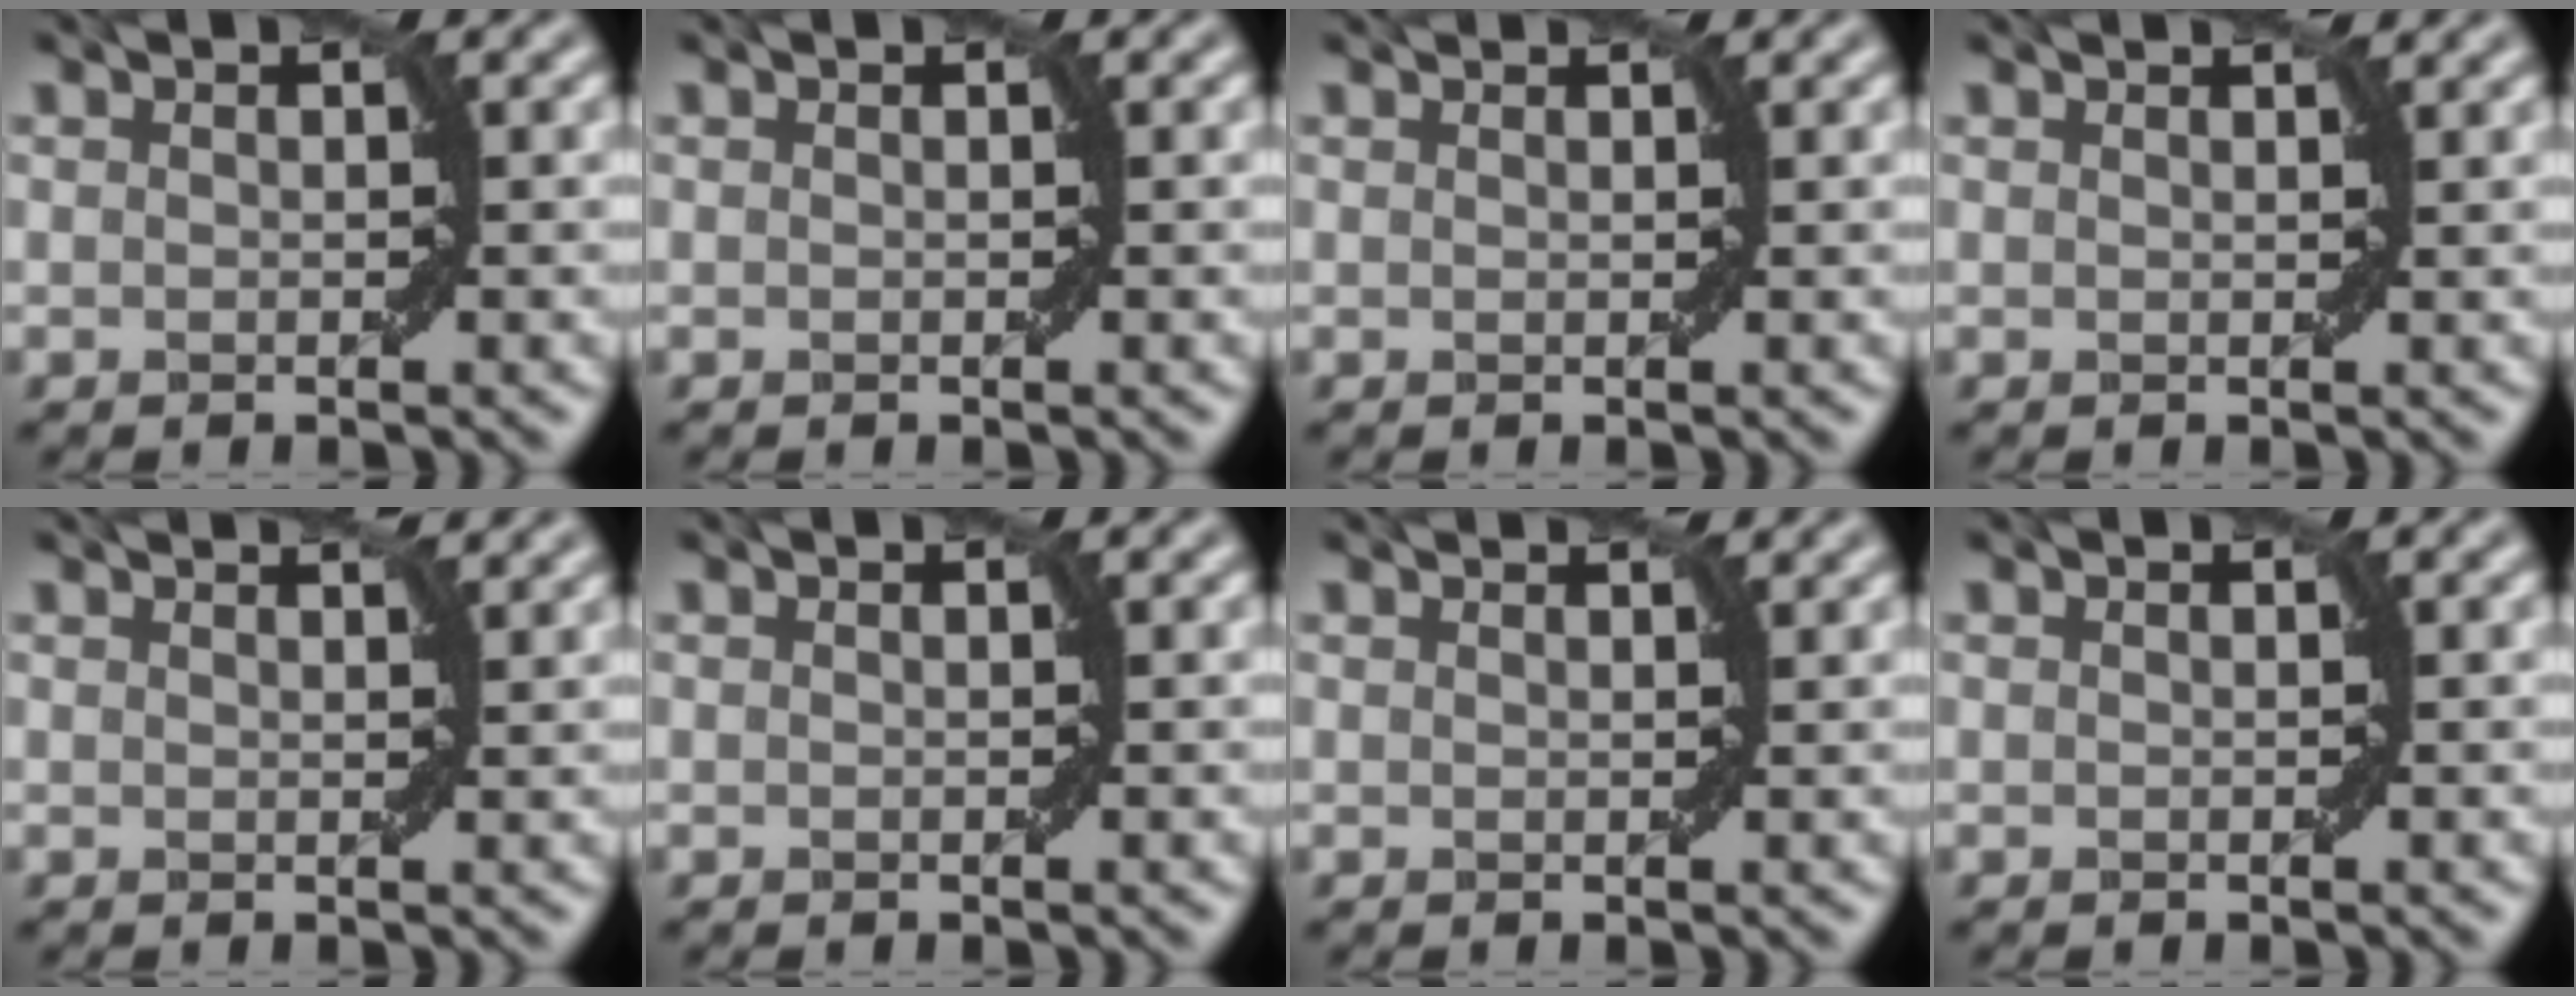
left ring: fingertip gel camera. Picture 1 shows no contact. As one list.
[{"total": 0.0}, {"total": 1.0, "force": [1.0, 0.0, 0.2], "torque": [-0.007, -0.004, 0.010]}, {"total": 1.3, "force": [1.2, 0.1, 0.5], "torque": [-0.008, -0.003, 0.013]}, {"total": 2.1, "force": [1.9, 0.3, 0.9], "torque": [-0.008, 0.001, 0.024]}, {"total": 0.0}, {"total": 1.4, "force": [1.3, 0.1, 0.5], "torque": [-0.007, -0.003, 0.014]}, {"total": 0.0}]